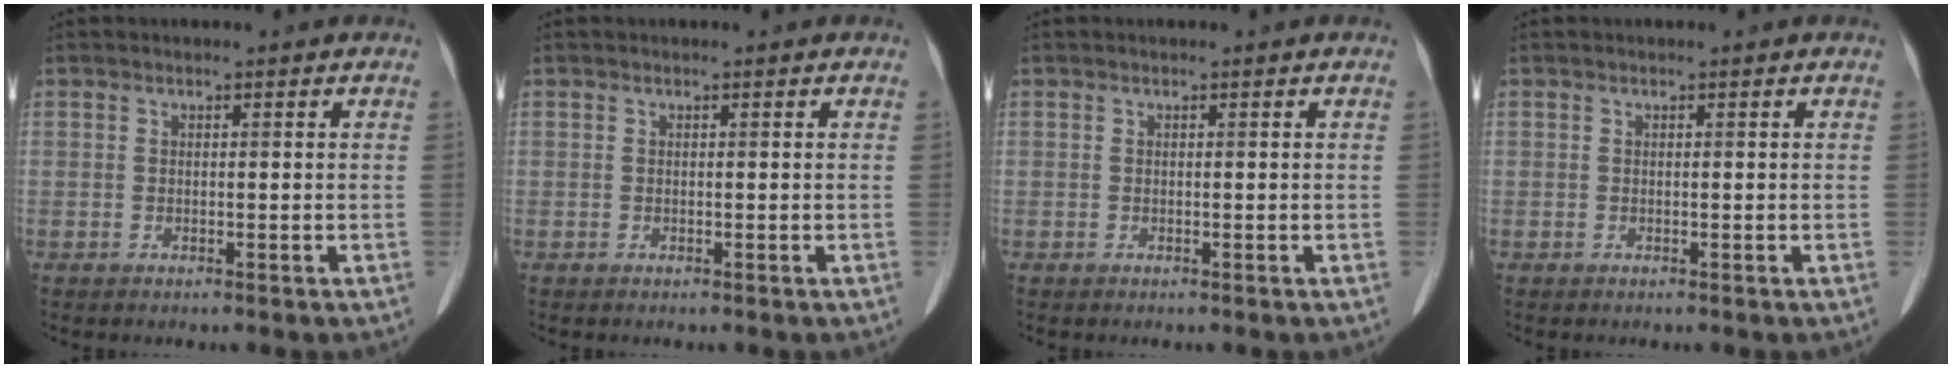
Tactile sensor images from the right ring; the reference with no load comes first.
{"total": 0.0}
{"total": 0.0}
{"total": 0.0}